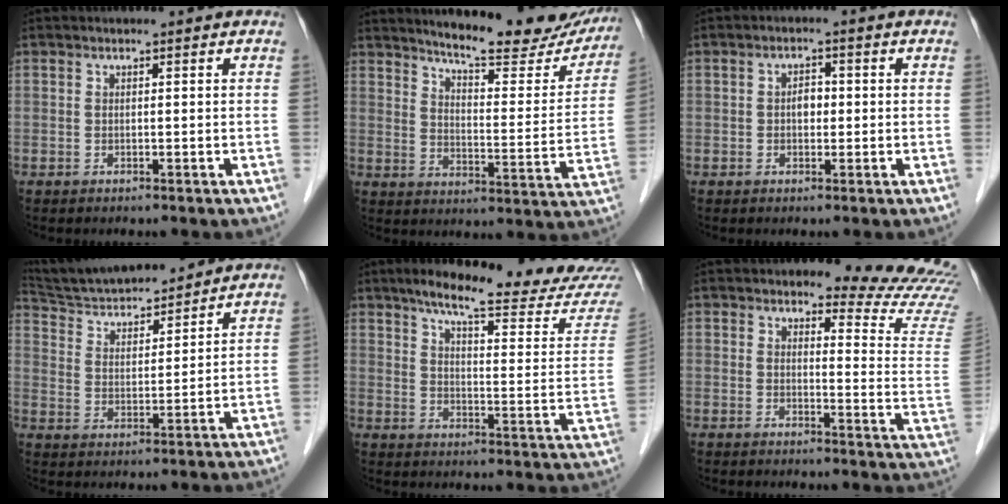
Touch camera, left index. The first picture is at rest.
{"total": 19.9, "force": [17.7, 3.6, 8.2], "torque": [-0.100, -0.044, 0.222]}
{"total": 2.3, "force": [-0.1, 1.5, 1.7], "torque": [-0.028, 0.008, -0.002]}
{"total": 14.9, "force": [13.9, 2.3, 4.8], "torque": [-0.086, 0.020, 0.236]}
{"total": 20.9, "force": [18.6, 0.9, 9.4], "torque": [-0.126, -0.063, 0.234]}
{"total": 13.7, "force": [13.2, 1.6, 3.5], "torque": [-0.019, -0.110, 0.116]}